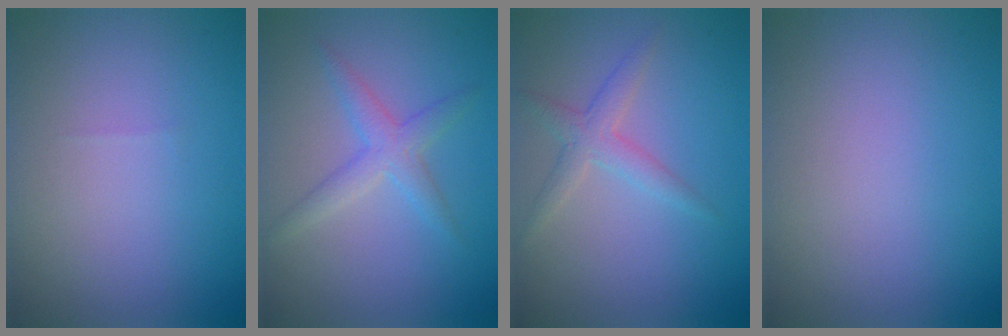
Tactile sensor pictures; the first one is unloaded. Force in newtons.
{"total": 2.5, "press": 2.5, "slide": 0.1}
{"total": 2.2, "press": 2.2, "slide": 0.1}
{"total": 0.0}